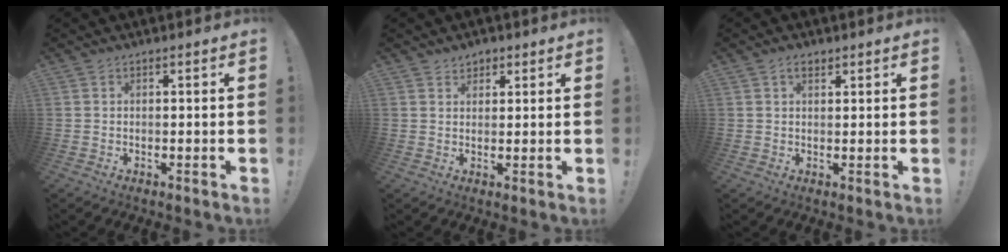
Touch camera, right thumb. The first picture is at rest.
{"total": 2.6, "force": [1.8, 1.9, 0.4], "torque": [0.004, -0.009, 0.030]}
{"total": 2.2, "force": [1.3, 1.3, 1.3], "torque": [-0.019, -0.001, 0.021]}